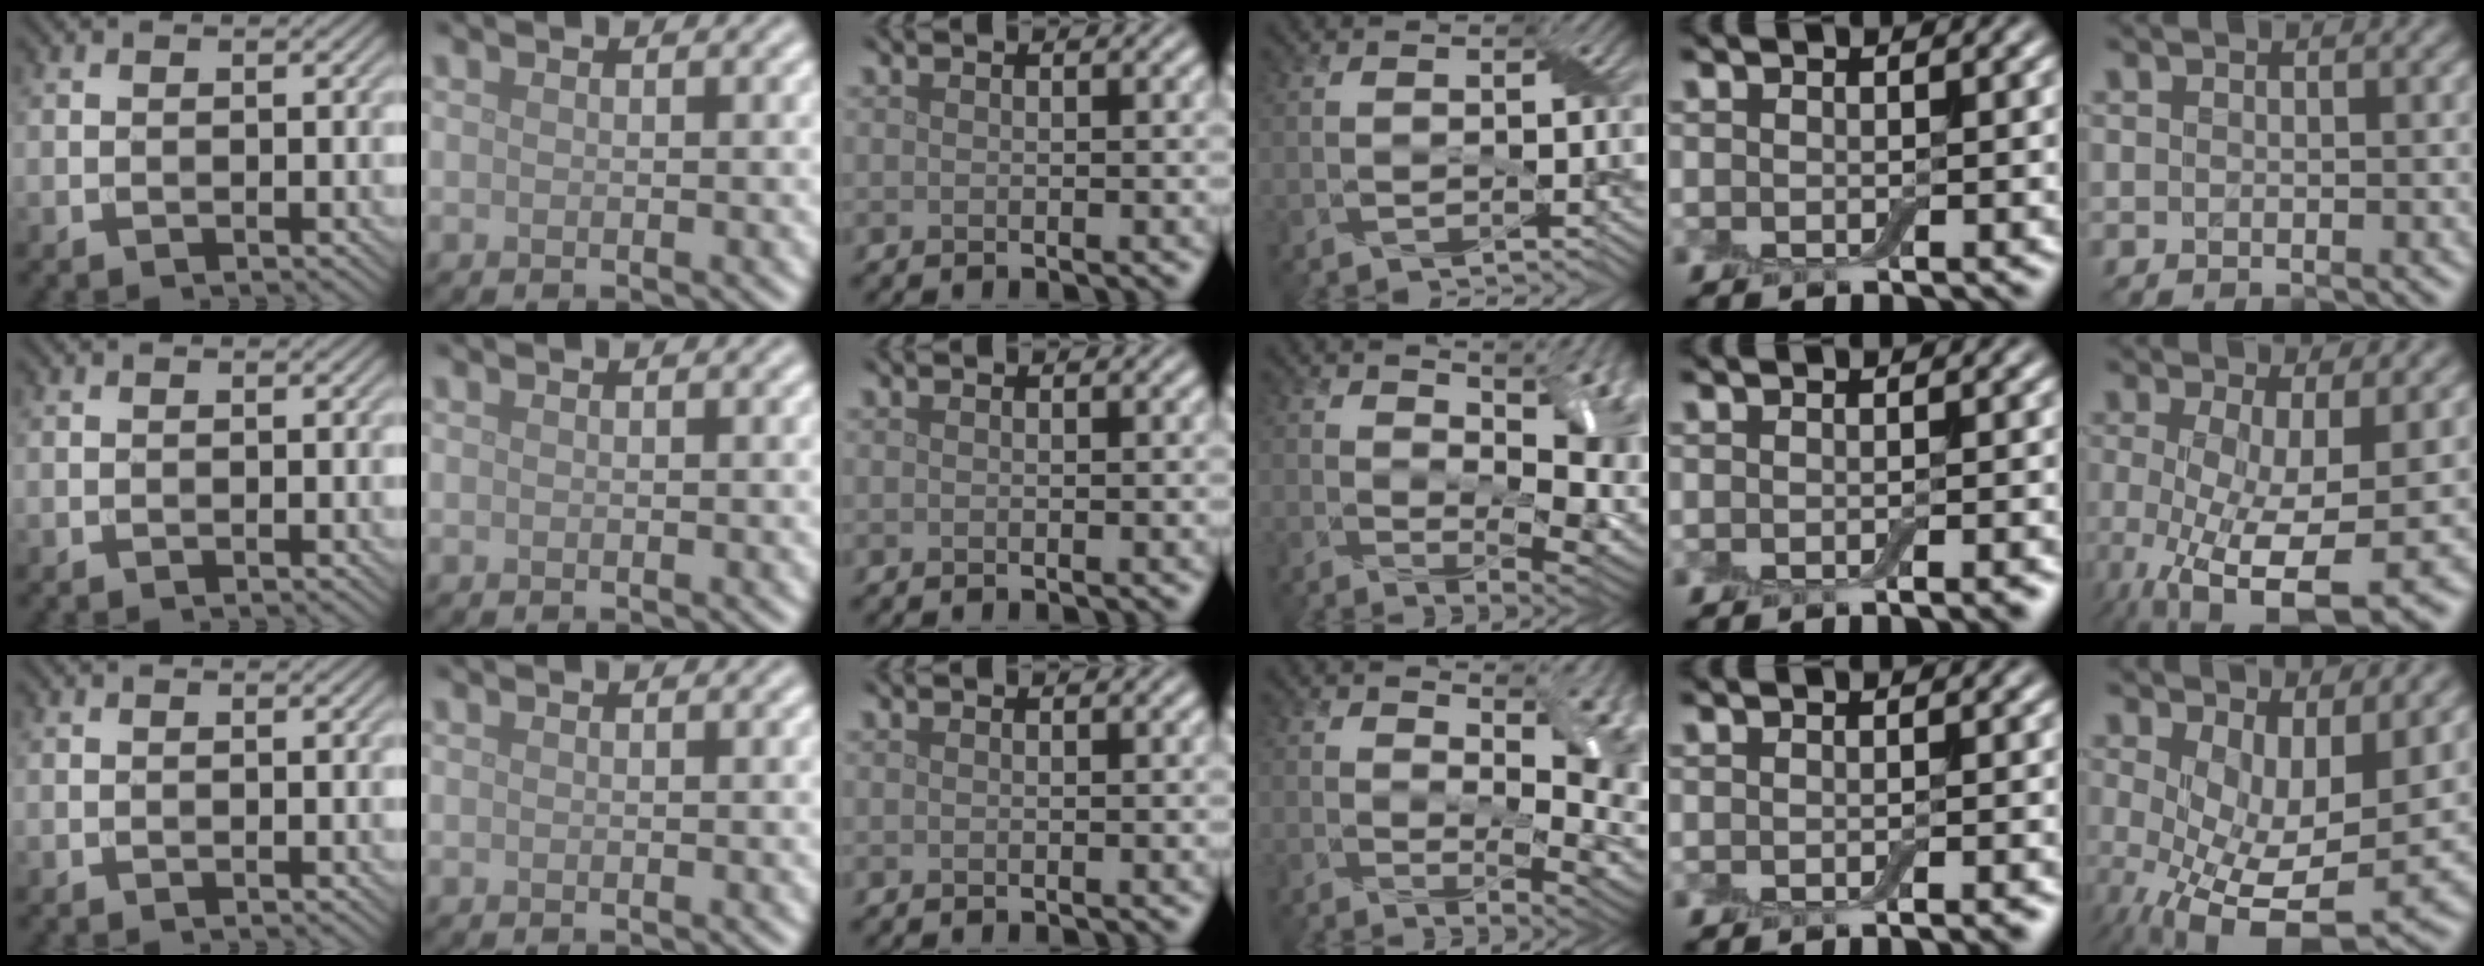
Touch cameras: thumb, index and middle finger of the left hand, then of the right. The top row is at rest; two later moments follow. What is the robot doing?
{"motion": "peel", "object": "aluminum foil"}